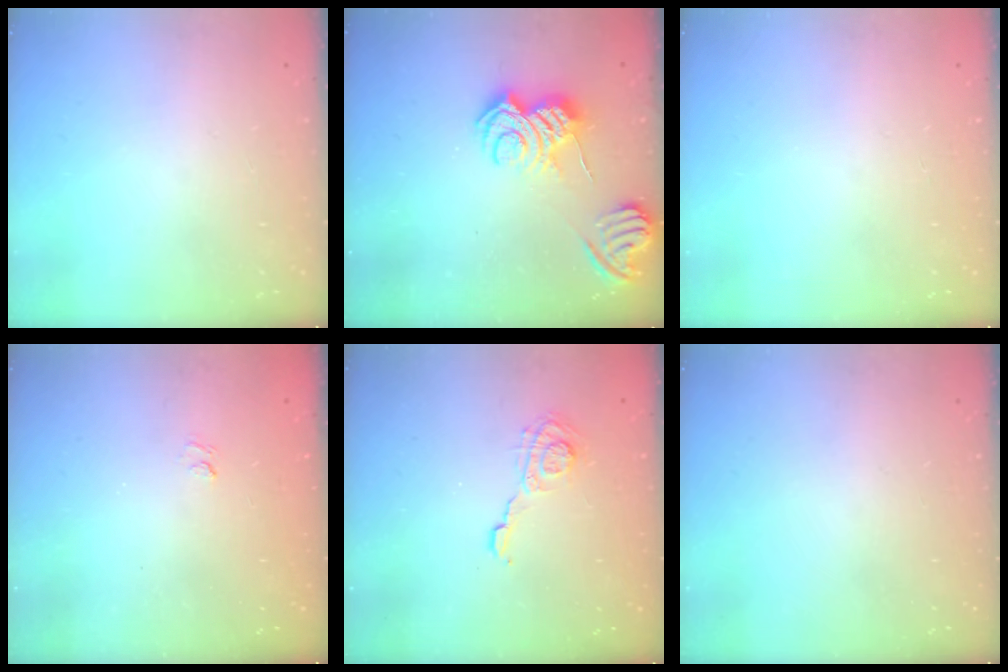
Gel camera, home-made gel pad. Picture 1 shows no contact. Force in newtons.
{"total": 9.3, "press": 9.3, "slide": 0.7}
{"total": 0.0}
{"total": 1.6, "press": 1.0, "slide": 1.2}
{"total": 7.0, "press": 7.0, "slide": 0.3}
{"total": 0.0}